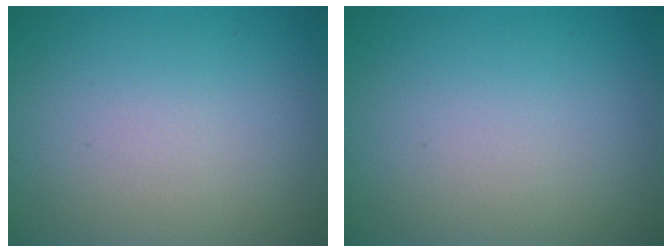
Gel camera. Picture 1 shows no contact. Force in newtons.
{"total": 0.0}